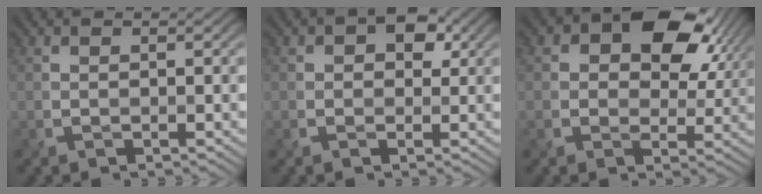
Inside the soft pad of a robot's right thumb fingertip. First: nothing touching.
{"total": 3.7, "force": [1.0, 2.8, 2.2], "torque": [-0.026, -0.001, 0.009]}
{"total": 12.8, "force": [4.6, 8.7, 8.2], "torque": [-0.129, 0.004, 0.072]}